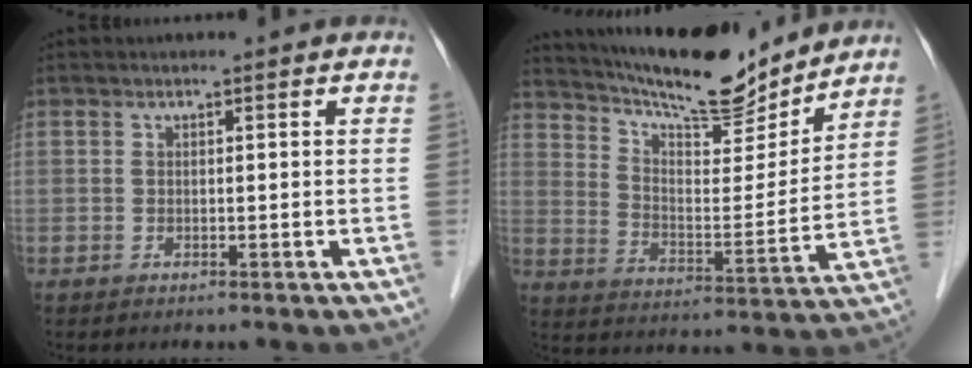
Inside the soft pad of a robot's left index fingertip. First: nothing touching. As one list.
[{"total": 16.6, "force": [15.2, 2.6, 6.0], "torque": [-0.110, -0.010, 0.242]}]